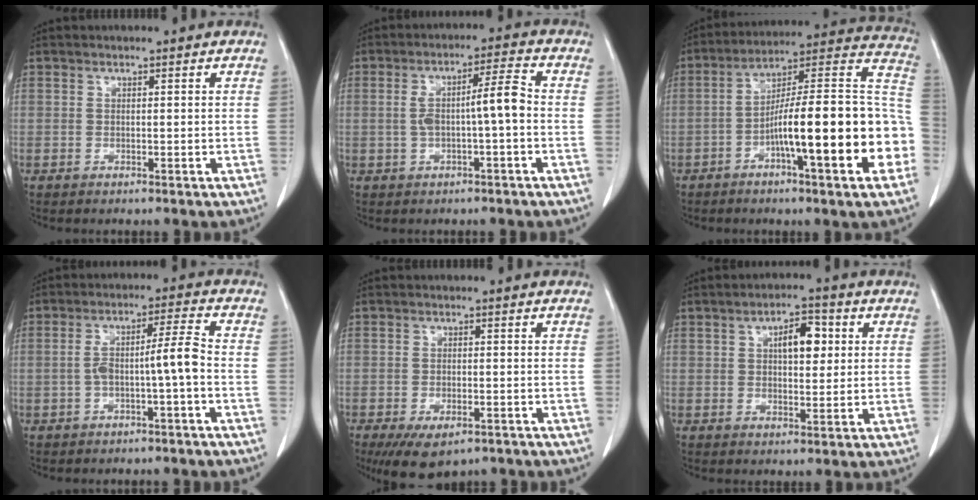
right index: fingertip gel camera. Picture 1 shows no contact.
{"total": 6.4, "force": [-0.5, 0.6, 6.3], "torque": [-0.111, 0.023, -0.003]}
{"total": 21.8, "force": [-6.0, 2.3, 20.8], "torque": [-0.232, 0.030, -0.087]}
{"total": 5.7, "force": [-1.5, -0.1, 5.5], "torque": [-0.099, 0.027, -0.017]}
{"total": 7.4, "force": [-4.9, 3.2, 4.4], "torque": [-0.068, -0.008, -0.073]}
{"total": 5.9, "force": [1.6, 2.5, 5.1], "torque": [-0.079, 0.012, 0.025]}